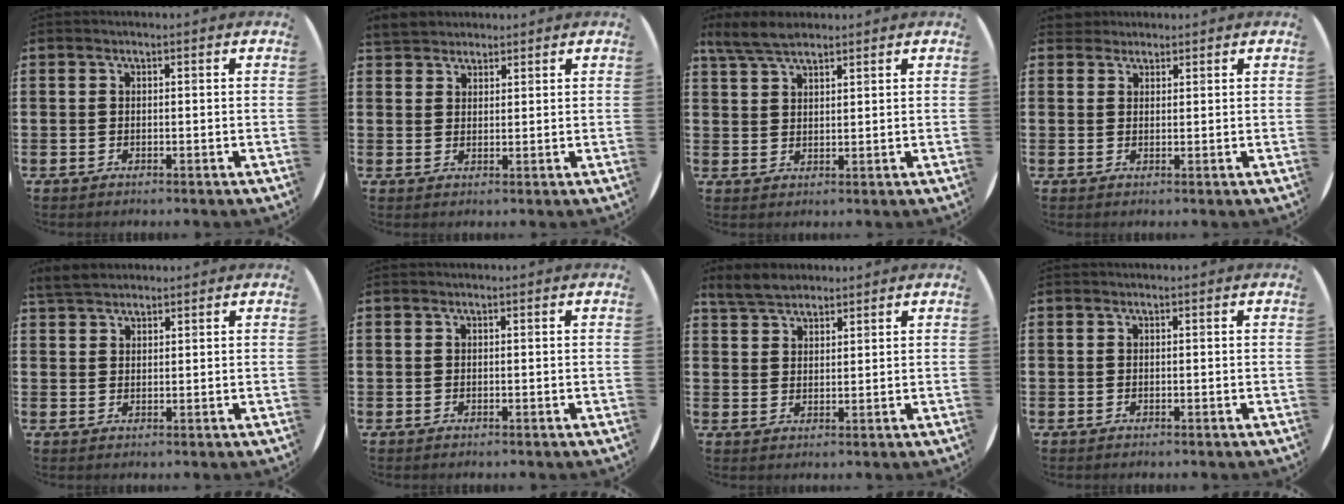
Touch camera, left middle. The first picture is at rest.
{"total": 3.3, "force": [3.1, 1.0, -0.1], "torque": [-0.007, 0.000, 0.061]}
{"total": 4.7, "force": [4.0, 1.4, 2.2], "torque": [-0.051, -0.002, 0.074]}
{"total": 1.9, "force": [1.8, 0.7, -0.1], "torque": [-0.002, 0.007, 0.036]}
{"total": 3.5, "force": [3.2, 1.1, 1.0], "torque": [-0.018, -0.002, 0.060]}
{"total": 0.0}
{"total": 4.2, "force": [3.8, 1.4, 1.0], "torque": [-0.028, -0.002, 0.074]}
{"total": 0.0}